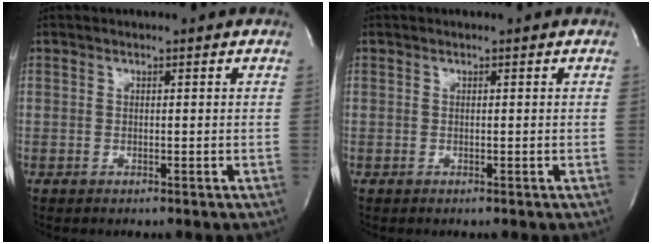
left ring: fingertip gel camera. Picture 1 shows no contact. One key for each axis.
{"total": 0.0}